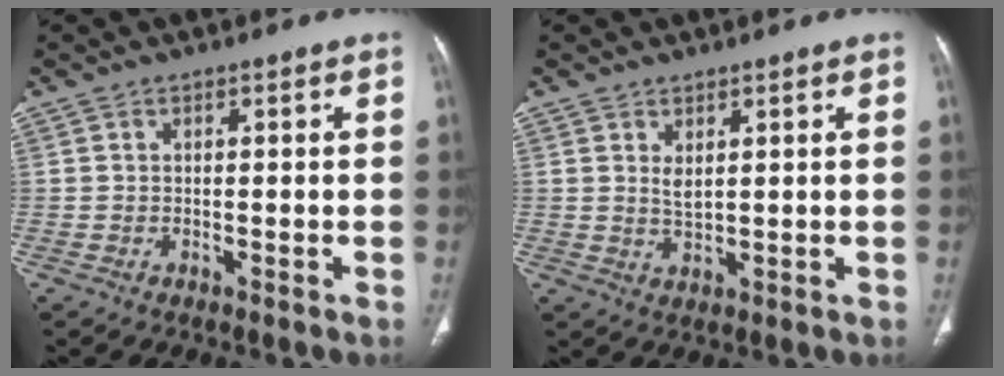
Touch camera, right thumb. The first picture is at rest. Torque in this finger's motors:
{"motor_torque": [0.25, 0.05, -0.03, -0.40, 0.01]}